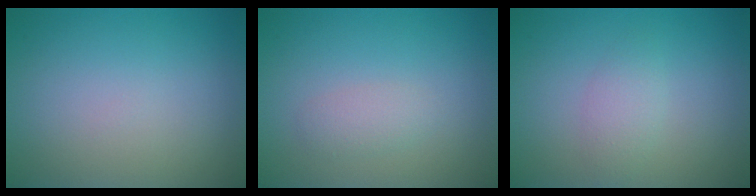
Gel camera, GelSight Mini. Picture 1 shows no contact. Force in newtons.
{"total": 1.4, "press": 1.4, "slide": 0.1}
{"total": 1.7, "press": 1.7, "slide": 0.0}